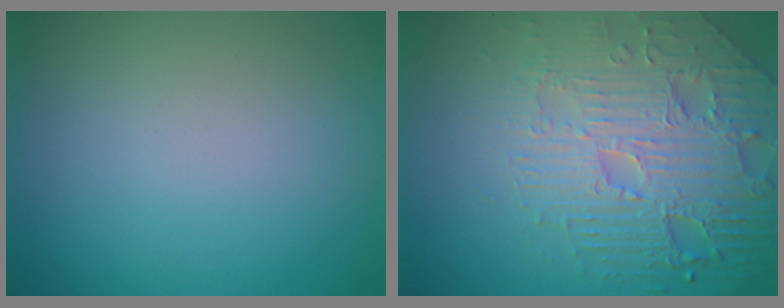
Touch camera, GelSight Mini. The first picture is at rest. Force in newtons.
{"total": 6.3, "press": 5.4, "slide": 3.3}